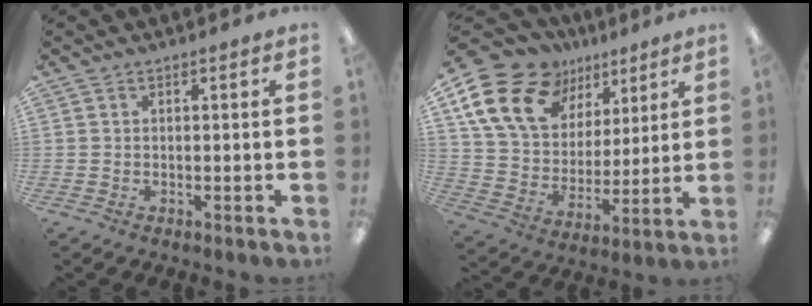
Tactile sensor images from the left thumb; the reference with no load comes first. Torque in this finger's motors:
{"motor_torque": [2.05, 2.12, 1.39, -1.38, 0.25]}